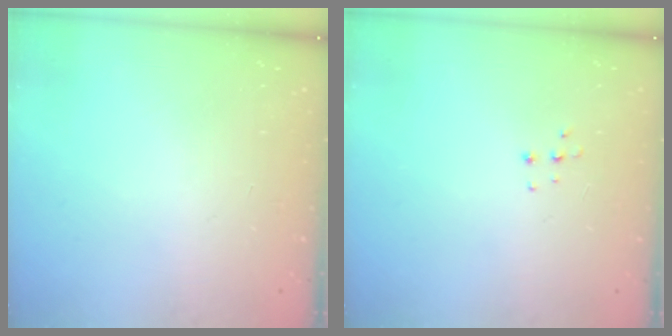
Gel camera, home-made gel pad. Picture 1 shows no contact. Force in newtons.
{"total": 3.7, "press": 3.7, "slide": 0.3}